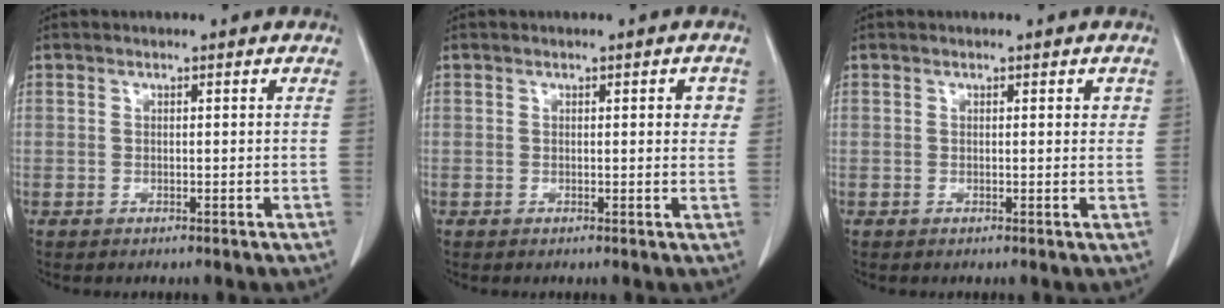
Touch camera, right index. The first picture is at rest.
{"total": 2.1, "force": [0.6, 0.7, 1.9], "torque": [-0.018, 0.002, 0.005]}
{"total": 1.2, "force": [0.5, 0.5, 0.9], "torque": [-0.007, 0.000, 0.004]}